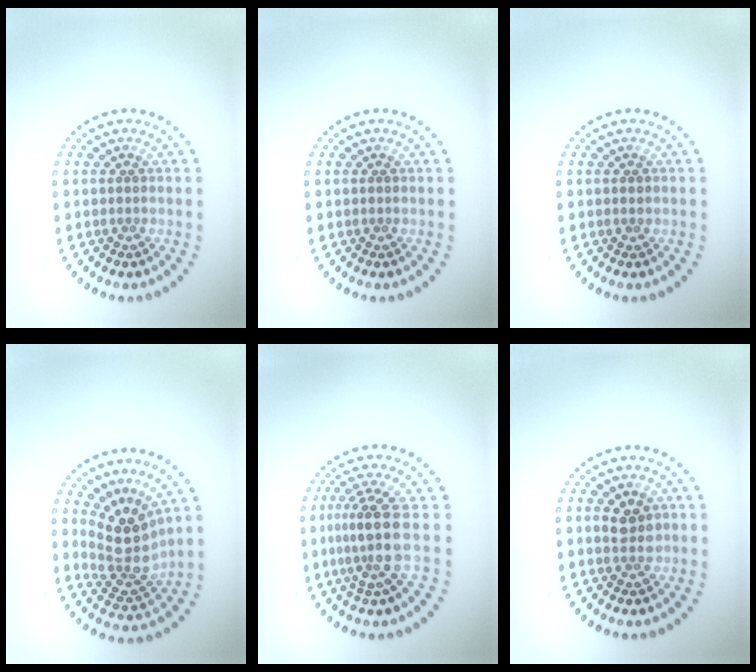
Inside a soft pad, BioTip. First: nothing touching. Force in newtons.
{"total": 0.0}
{"total": 0.7, "press": 0.7, "slide": 0.1}
{"total": 4.4, "press": 3.3, "slide": 3.0}
{"total": 3.9, "press": 2.9, "slide": 2.6}
{"total": 2.0, "press": 2.0, "slide": 0.4}